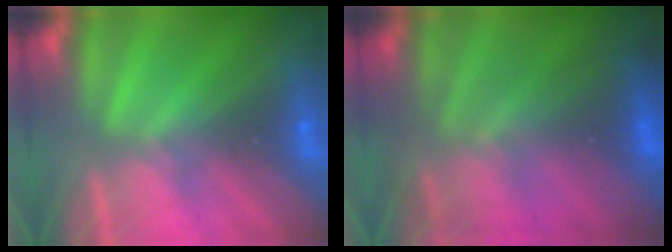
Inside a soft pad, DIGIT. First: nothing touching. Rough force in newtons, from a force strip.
{"total": 5.6}